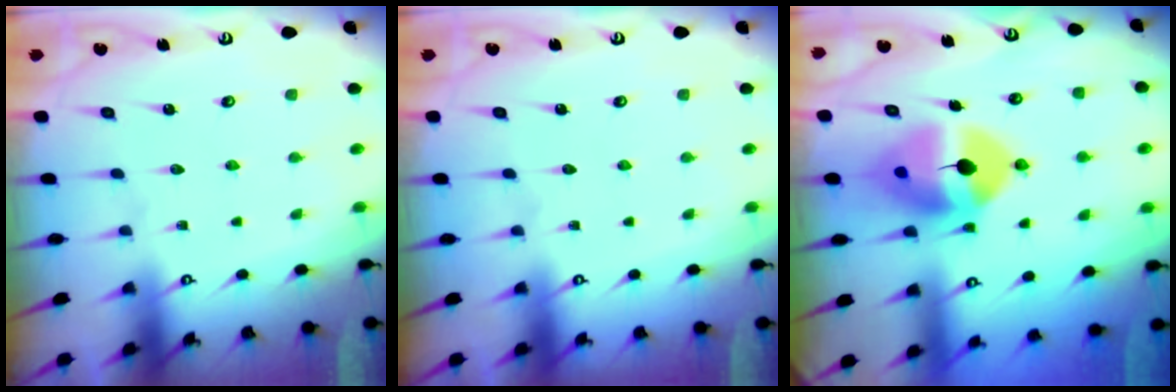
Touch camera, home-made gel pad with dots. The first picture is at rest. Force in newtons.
{"total": 0.0}
{"total": 12.0, "press": 11.8, "slide": 2.2}